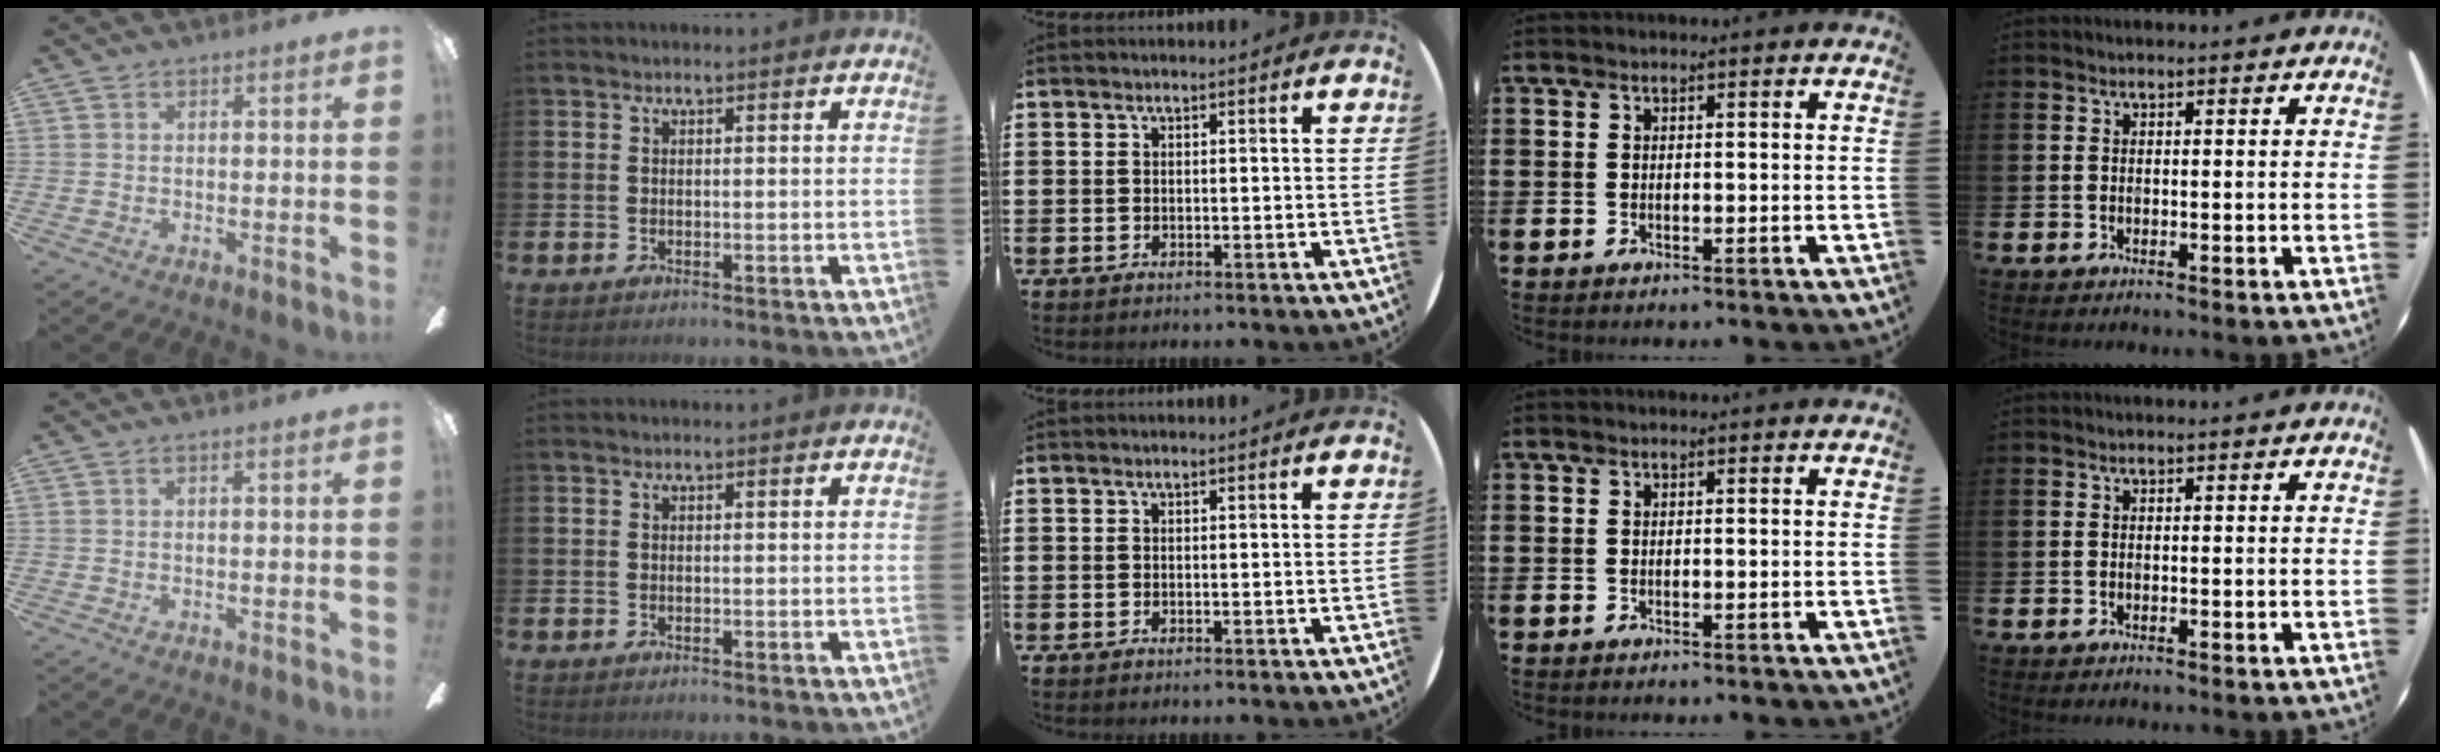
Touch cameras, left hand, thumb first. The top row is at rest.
{}